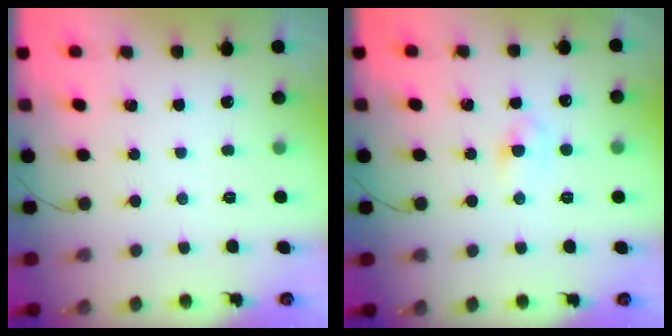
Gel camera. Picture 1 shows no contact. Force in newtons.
{"total": 2.4, "press": 2.1, "slide": 1.0}